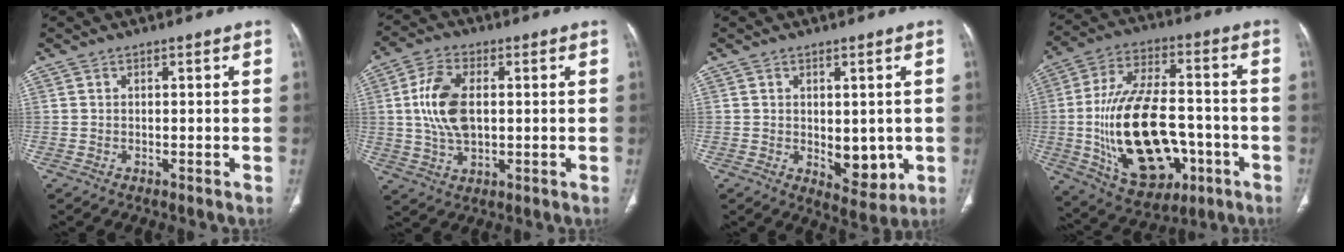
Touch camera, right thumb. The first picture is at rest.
{"total": 10.6, "force": [1.2, 6.1, 8.7], "torque": [-0.176, 0.002, 0.026]}
{"total": 7.0, "force": [-0.7, 4.2, 5.6], "torque": [-0.046, -0.015, 0.006]}
{"total": 24.2, "force": [-5.0, 13.8, 19.2], "torque": [-0.331, 0.025, -0.060]}